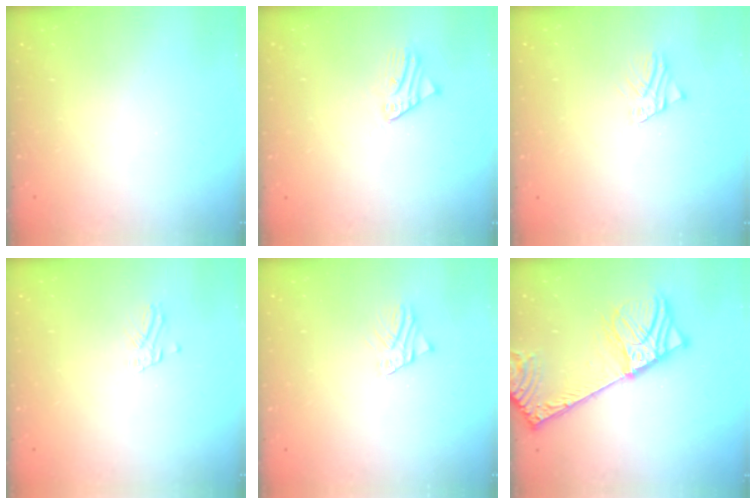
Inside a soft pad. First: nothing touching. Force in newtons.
{"total": 2.2, "press": 2.2, "slide": 0.2}
{"total": 2.6, "press": 2.6, "slide": 0.1}
{"total": 1.8, "press": 1.8, "slide": 0.1}
{"total": 2.6, "press": 2.6, "slide": 0.1}
{"total": 14.5, "press": 14.2, "slide": 2.6}